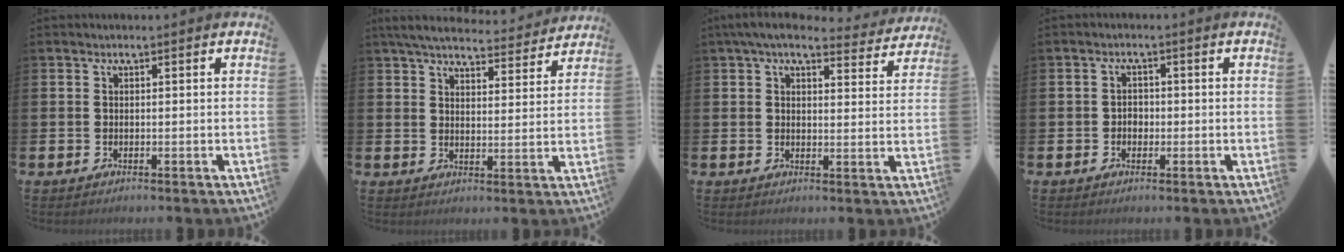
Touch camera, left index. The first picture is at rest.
{"total": 5.6, "force": [5.3, 1.2, 1.4], "torque": [-0.047, -0.033, 0.091]}
{"total": 5.9, "force": [5.1, 1.6, 2.3], "torque": [-0.053, -0.022, 0.091]}
{"total": 1.7, "force": [-0.3, 1.5, 0.8], "torque": [-0.008, 0.004, -0.010]}